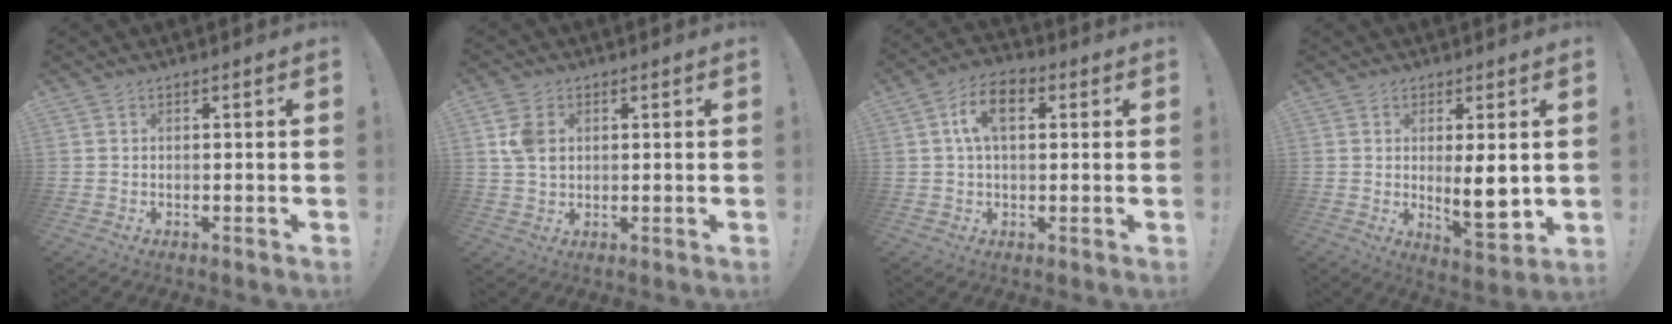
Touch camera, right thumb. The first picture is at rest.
{"total": 6.2, "force": [1.7, 4.6, 3.8], "torque": [-0.061, 0.006, 0.034]}
{"total": 9.1, "force": [2.3, 5.2, 7.1], "torque": [-0.119, 0.013, 0.042]}
{"total": 9.4, "force": [0.5, 2.5, 9.1], "torque": [-0.121, -0.021, 0.009]}